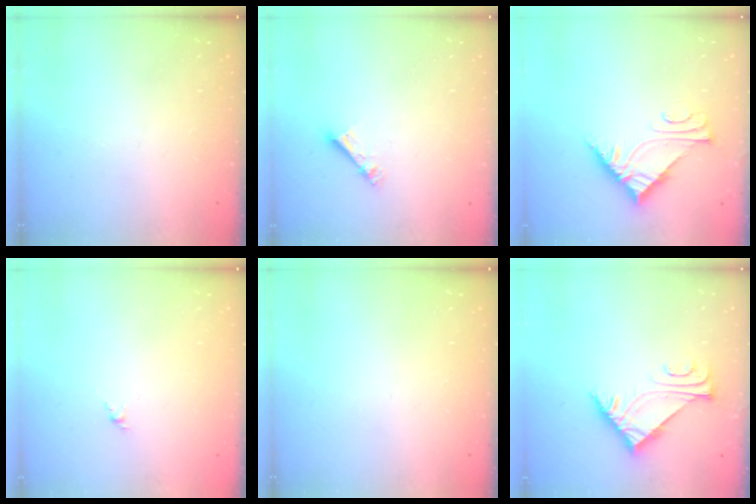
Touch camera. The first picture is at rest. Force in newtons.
{"total": 4.6, "press": 4.6, "slide": 0.4}
{"total": 6.5, "press": 6.5, "slide": 0.7}
{"total": 1.6, "press": 1.5, "slide": 0.6}
{"total": 0.0}
{"total": 5.5, "press": 5.5, "slide": 0.9}